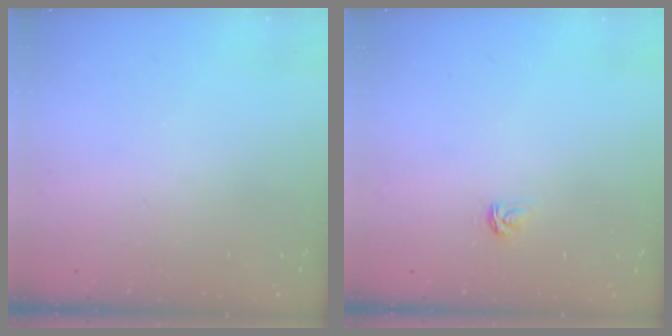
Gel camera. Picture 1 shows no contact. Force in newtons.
{"total": 2.9, "press": 2.9, "slide": 0.4}